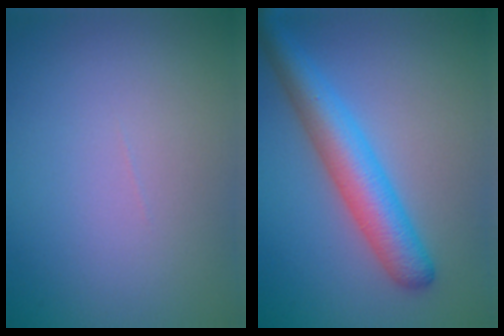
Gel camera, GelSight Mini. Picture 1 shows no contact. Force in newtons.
{"total": 5.6, "press": 5.6, "slide": 0.2}